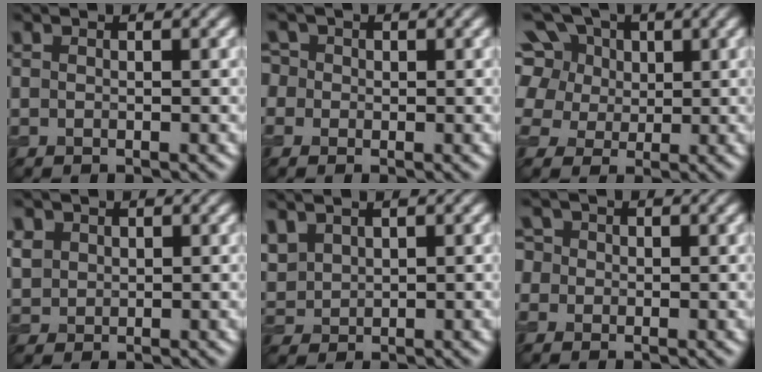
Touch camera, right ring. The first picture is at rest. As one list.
[{"total": 3.1, "force": [0.8, 2.7, 1.3], "torque": [-0.022, 0.027, -0.016]}, {"total": 13.2, "force": [6.1, 9.7, 6.6], "torque": [-0.145, 0.045, 0.087]}, {"total": 2.0, "force": [0.8, 1.7, 0.5], "torque": [-0.022, -0.007, 0.023]}, {"total": 2.5, "force": [1.6, 1.5, 1.1], "torque": [-0.034, 0.004, 0.040]}, {"total": 3.5, "force": [1.1, 3.0, 1.4], "torque": [-0.025, 0.027, -0.012]}]